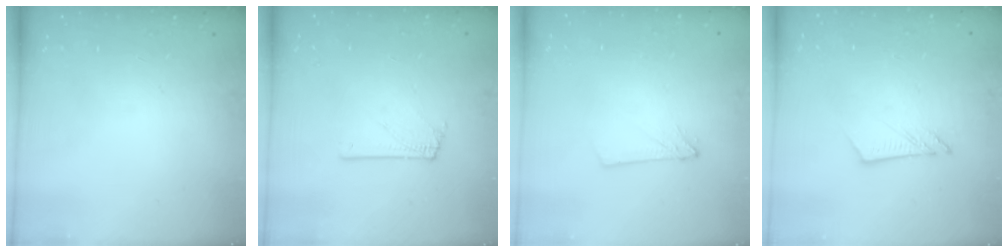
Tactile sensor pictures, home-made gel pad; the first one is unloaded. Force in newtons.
{"total": 1.5, "press": 1.5, "slide": 0.1}
{"total": 2.8, "press": 2.8, "slide": 0.3}
{"total": 6.7, "press": 6.7, "slide": 0.1}